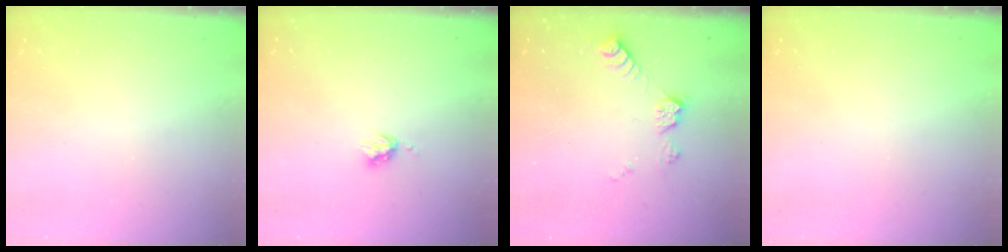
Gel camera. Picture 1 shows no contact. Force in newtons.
{"total": 3.7, "press": 3.7, "slide": 0.4}
{"total": 7.1, "press": 7.0, "slide": 1.1}
{"total": 0.0}